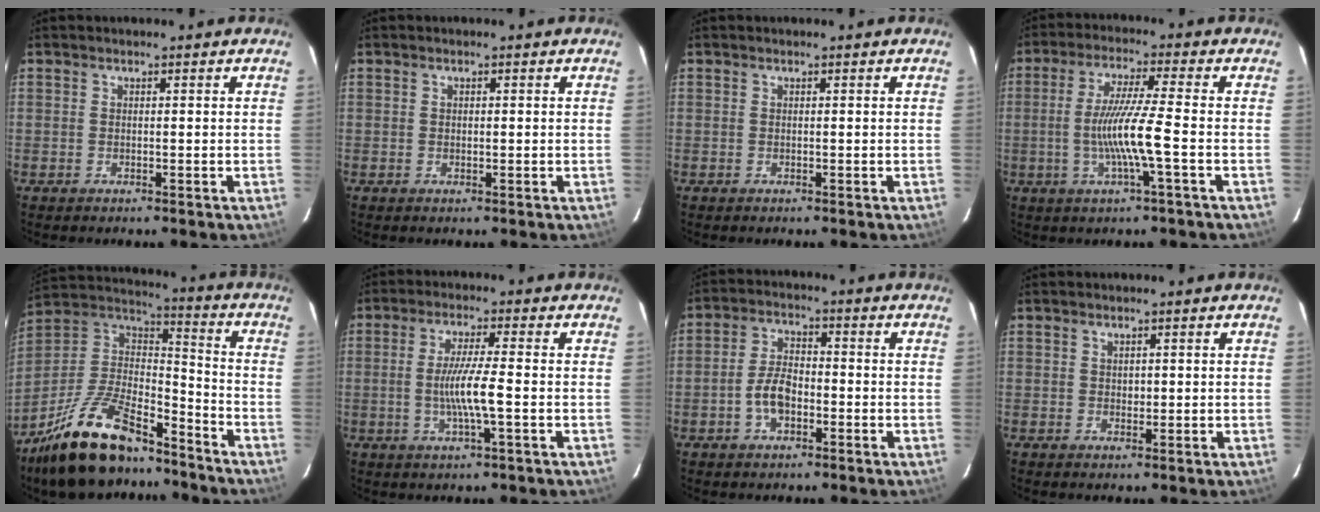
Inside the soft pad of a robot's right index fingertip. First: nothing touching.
{"total": 0.6, "force": [0.2, 0.4, 0.4], "torque": [-0.007, 0.003, 0.005]}
{"total": 0.0}
{"total": 9.3, "force": [-2.2, -1.0, 9.0], "torque": [-0.174, -0.007, -0.038]}
{"total": 22.4, "force": [-16.3, 8.2, 13.0], "torque": [-0.266, -0.005, -0.277]}
{"total": 6.9, "force": [-1.3, -0.2, 6.8], "torque": [-0.124, -0.008, -0.024]}
{"total": 5.9, "force": [-2.2, 3.1, 4.5], "torque": [-0.093, 0.010, -0.037]}
{"total": 1.0, "force": [0.5, 0.8, 0.4], "torque": [-0.002, 0.003, 0.011]}